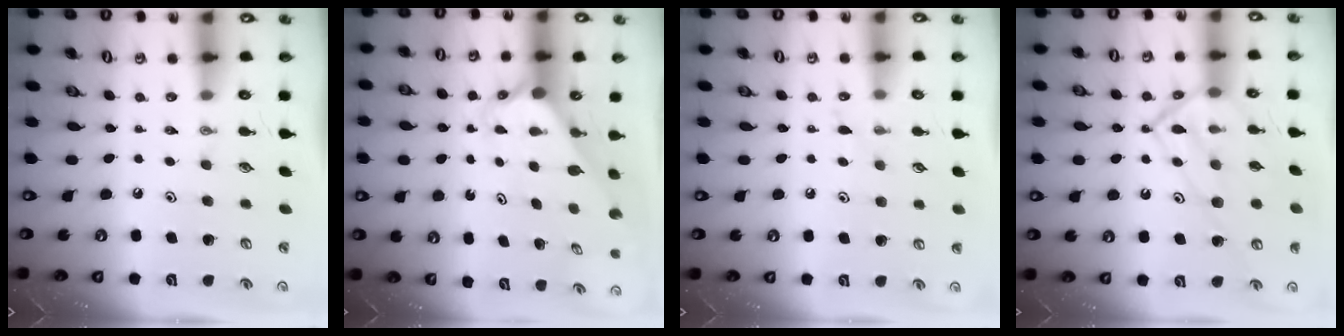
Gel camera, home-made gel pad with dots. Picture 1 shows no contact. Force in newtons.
{"total": 3.7, "press": 3.7, "slide": 0.3}
{"total": 4.0, "press": 4.0, "slide": 0.5}
{"total": 16.1, "press": 16.1, "slide": 0.8}